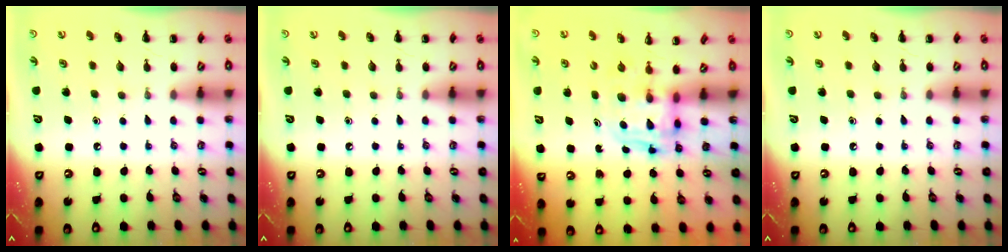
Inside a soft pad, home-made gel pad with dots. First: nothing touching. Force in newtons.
{"total": 0.0}
{"total": 2.7, "press": 2.7, "slide": 0.2}
{"total": 0.0}